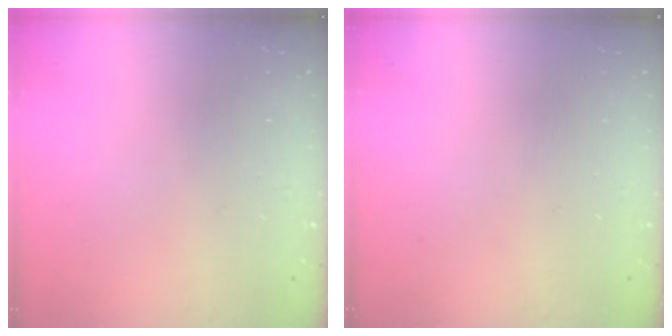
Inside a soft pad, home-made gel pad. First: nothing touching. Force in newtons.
{"total": 0.0}